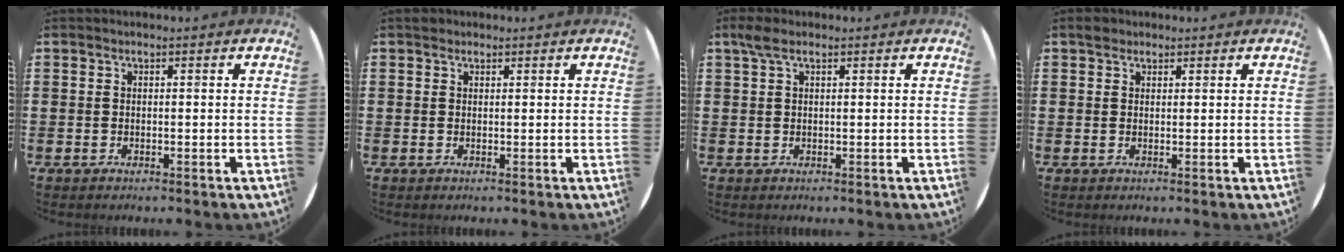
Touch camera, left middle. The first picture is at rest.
{"total": 0.7, "force": [0.6, 0.4, 0.0], "torque": [0.009, 0.000, 0.010]}
{"total": 1.8, "force": [1.2, 0.6, 1.3], "torque": [-0.027, 0.006, 0.020]}
{"total": 1.2, "force": [1.1, 0.7, 0.1], "torque": [0.005, 0.002, 0.018]}